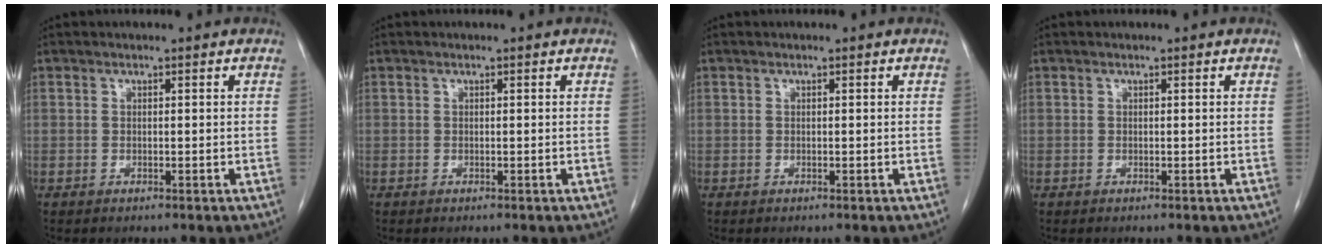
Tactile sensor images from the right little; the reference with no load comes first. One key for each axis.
{"total": 0.0}
{"total": 0.0}
{"total": 0.0}